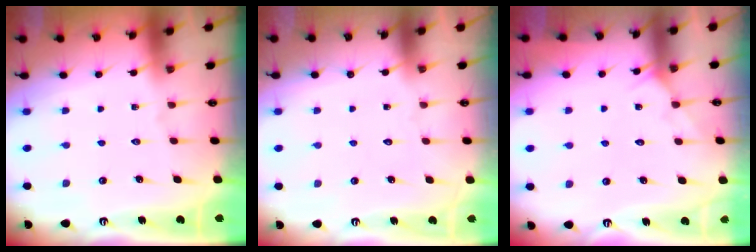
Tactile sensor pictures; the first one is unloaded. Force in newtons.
{"total": 1.5, "press": 1.5, "slide": 0.0}
{"total": 4.3, "press": 4.3, "slide": 0.5}